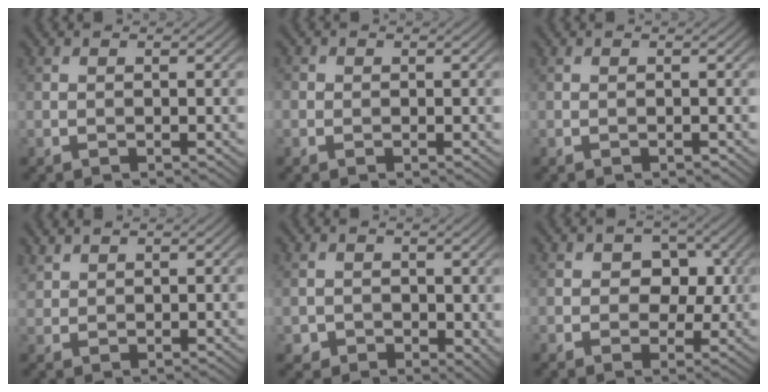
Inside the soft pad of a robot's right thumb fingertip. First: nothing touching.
{"total": 1.0, "force": [-0.1, 1.0, 0.2], "torque": [-0.001, -0.003, -0.005]}
{"total": 0.0}
{"total": 2.1, "force": [1.8, 0.9, 0.6], "torque": [-0.018, 0.005, 0.044]}
{"total": 3.3, "force": [-0.1, 3.0, 1.3], "torque": [-0.030, -0.019, 0.003]}
{"total": 5.1, "force": [0.9, 3.9, 3.1], "torque": [-0.044, -0.001, 0.002]}